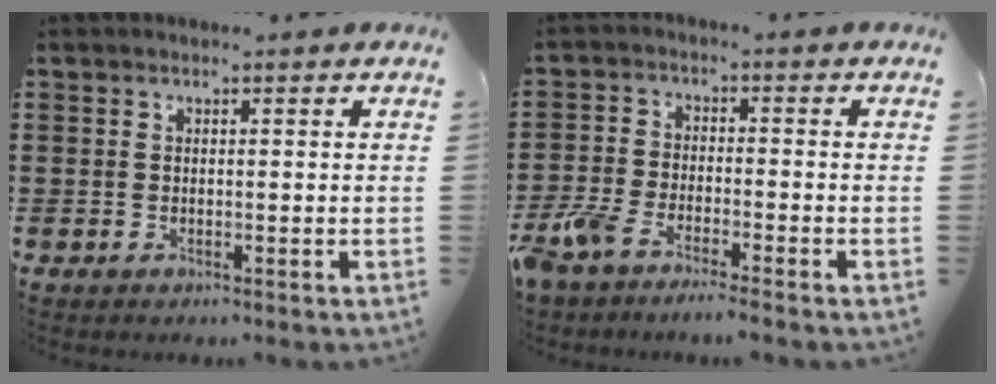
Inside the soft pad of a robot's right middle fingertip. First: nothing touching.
{"total": 4.7, "force": [-4.2, 0.6, 2.0], "torque": [-0.070, -0.015, -0.090]}